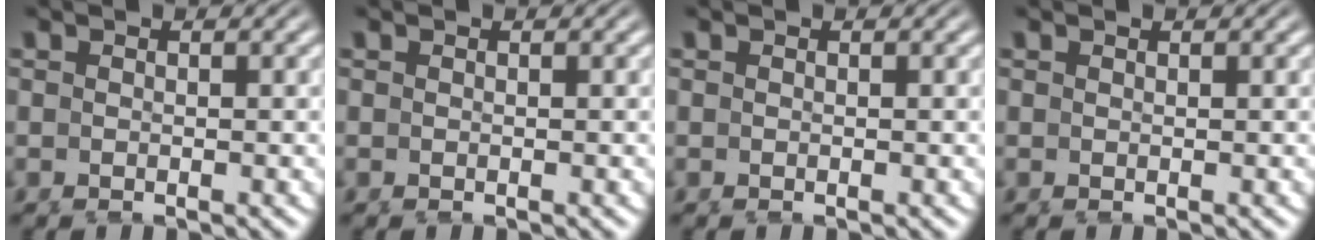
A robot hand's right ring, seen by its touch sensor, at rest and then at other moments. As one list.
[{"total": 0.0}, {"total": 0.0}, {"total": 0.7, "force": [0.6, 0.2, -0.1], "torque": [0.007, 0.009, 0.005]}]